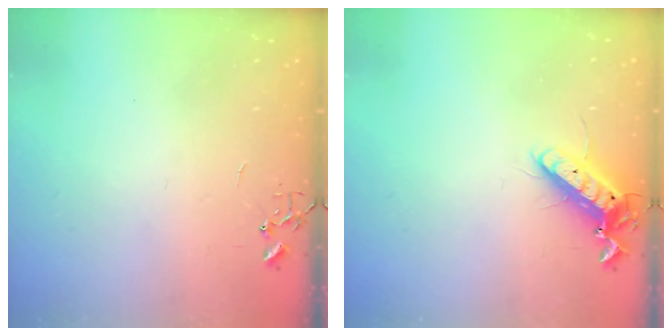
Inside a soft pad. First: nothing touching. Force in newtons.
{"total": 11.9, "press": 11.7, "slide": 2.2}